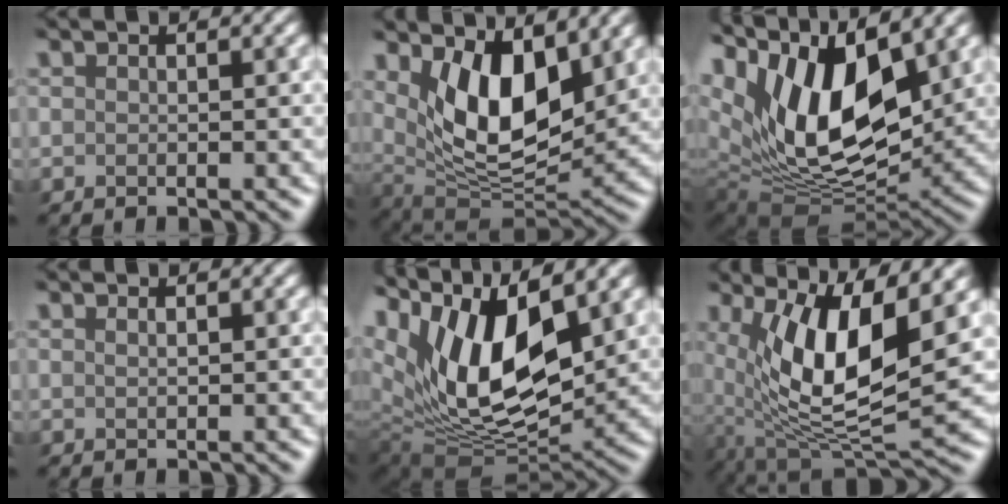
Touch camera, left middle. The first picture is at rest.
{"total": 8.2, "force": [2.8, 4.1, 6.5], "torque": [-0.123, -0.024, 0.048]}
{"total": 14.7, "force": [5.4, 7.3, 11.5], "torque": [-0.209, 0.005, 0.092]}
{"total": 0.6, "force": [0.5, 0.2, 0.3], "torque": [-0.007, -0.002, 0.009]}
{"total": 13.3, "force": [5.6, 6.4, 10.2], "torque": [-0.189, 0.000, 0.102]}
{"total": 10.4, "force": [2.5, 3.7, 9.4], "torque": [-0.183, -0.015, 0.045]}